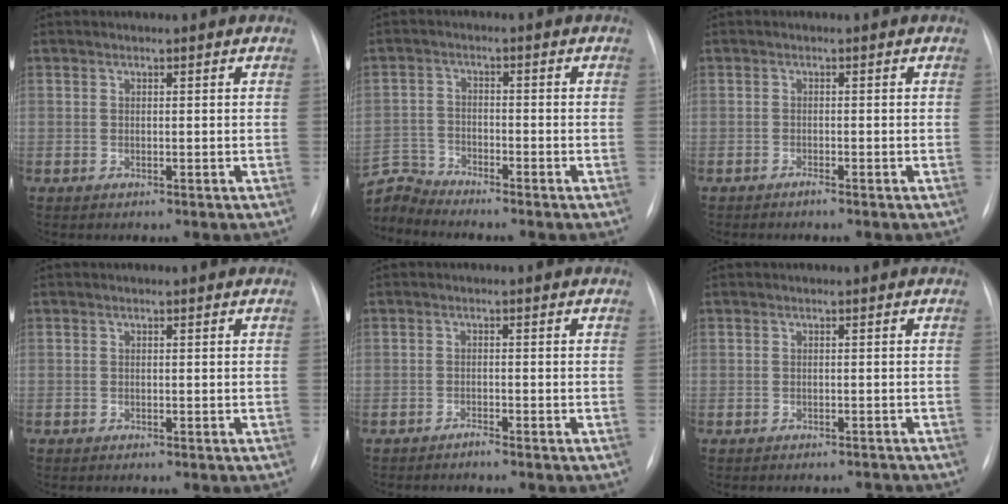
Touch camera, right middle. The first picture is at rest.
{"total": 6.2, "force": [-6.1, -0.5, -0.8], "torque": [0.004, 0.004, -0.120]}
{"total": 0.6, "force": [-0.5, -0.2, 0.3], "torque": [-0.005, -0.002, -0.009]}
{"total": 0.0}
{"total": 0.9, "force": [-0.9, -0.2, 0.2], "torque": [-0.002, -0.002, -0.015]}
{"total": 2.4, "force": [-2.3, 0.5, 0.2], "torque": [0.009, -0.001, -0.026]}